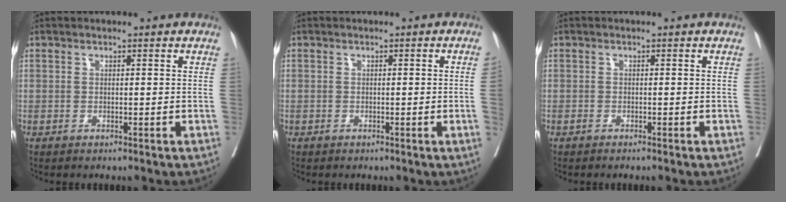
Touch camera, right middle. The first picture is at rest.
{"total": 1.2, "force": [-0.2, -0.4, 1.1], "torque": [-0.015, -0.002, -0.003]}
{"total": 1.2, "force": [-1.0, -0.1, 0.6], "torque": [-0.009, 0.000, -0.013]}